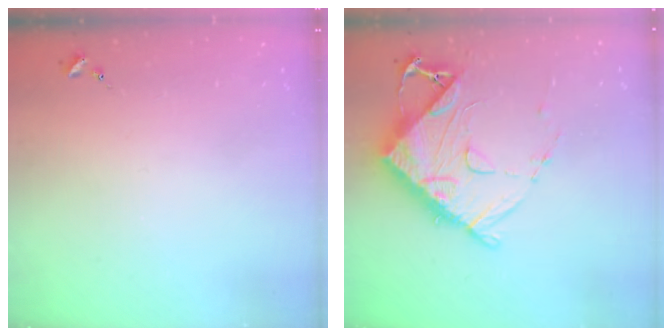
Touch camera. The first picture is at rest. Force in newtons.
{"total": 13.6, "press": 13.6, "slide": 0.8}